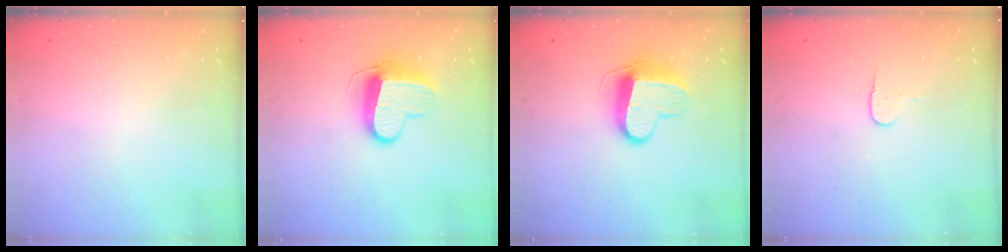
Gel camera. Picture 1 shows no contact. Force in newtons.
{"total": 10.3, "press": 10.2, "slide": 1.3}
{"total": 10.3, "press": 10.2, "slide": 1.3}
{"total": 4.1, "press": 4.1, "slide": 0.4}